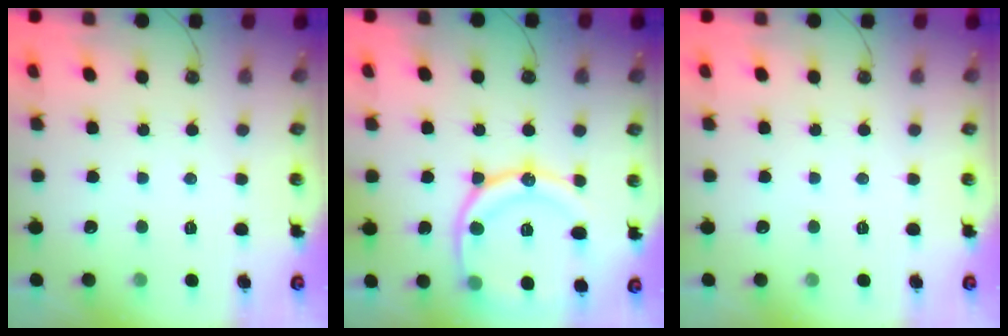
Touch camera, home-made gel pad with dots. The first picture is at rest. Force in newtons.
{"total": 18.0, "press": 18.0, "slide": 1.7}
{"total": 0.0}